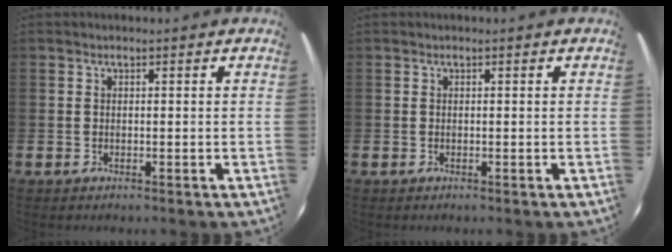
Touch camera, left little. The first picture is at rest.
{"total": 0.0}